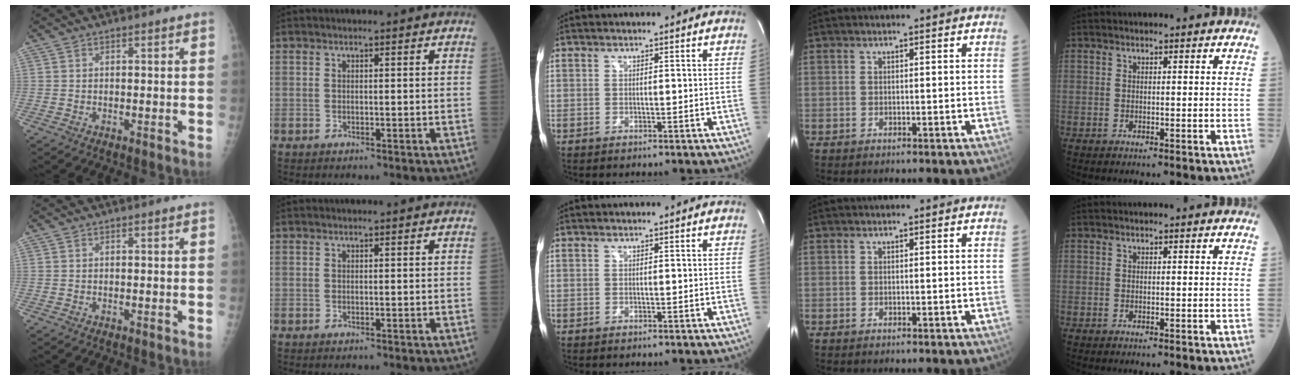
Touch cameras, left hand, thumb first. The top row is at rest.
{}